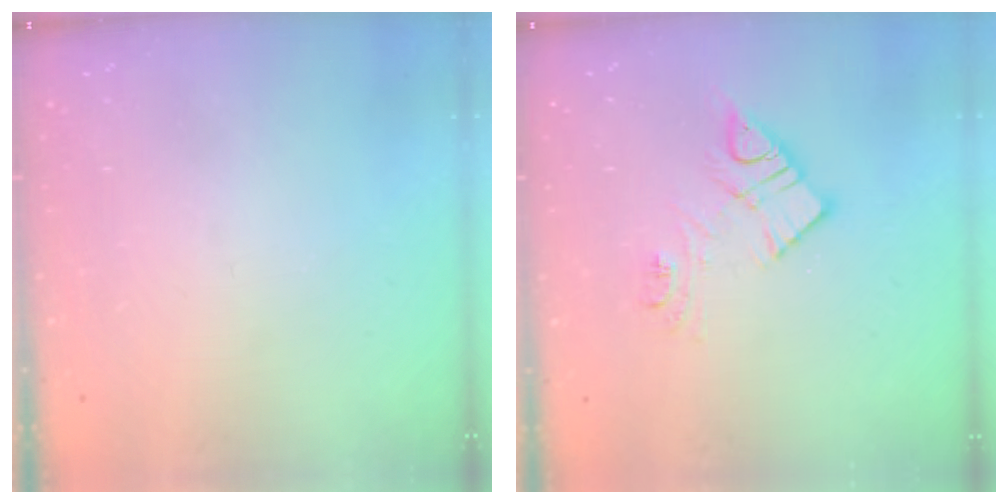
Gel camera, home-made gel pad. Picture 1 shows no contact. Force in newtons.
{"total": 9.5, "press": 9.4, "slide": 0.6}